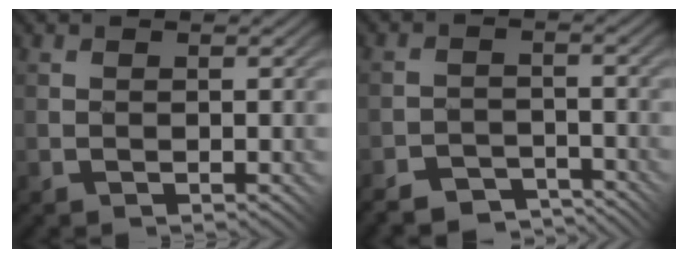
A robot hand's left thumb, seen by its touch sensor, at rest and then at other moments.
{"total": 4.9, "force": [-4.6, 1.2, 1.0], "torque": [-0.015, -0.001, -0.083]}